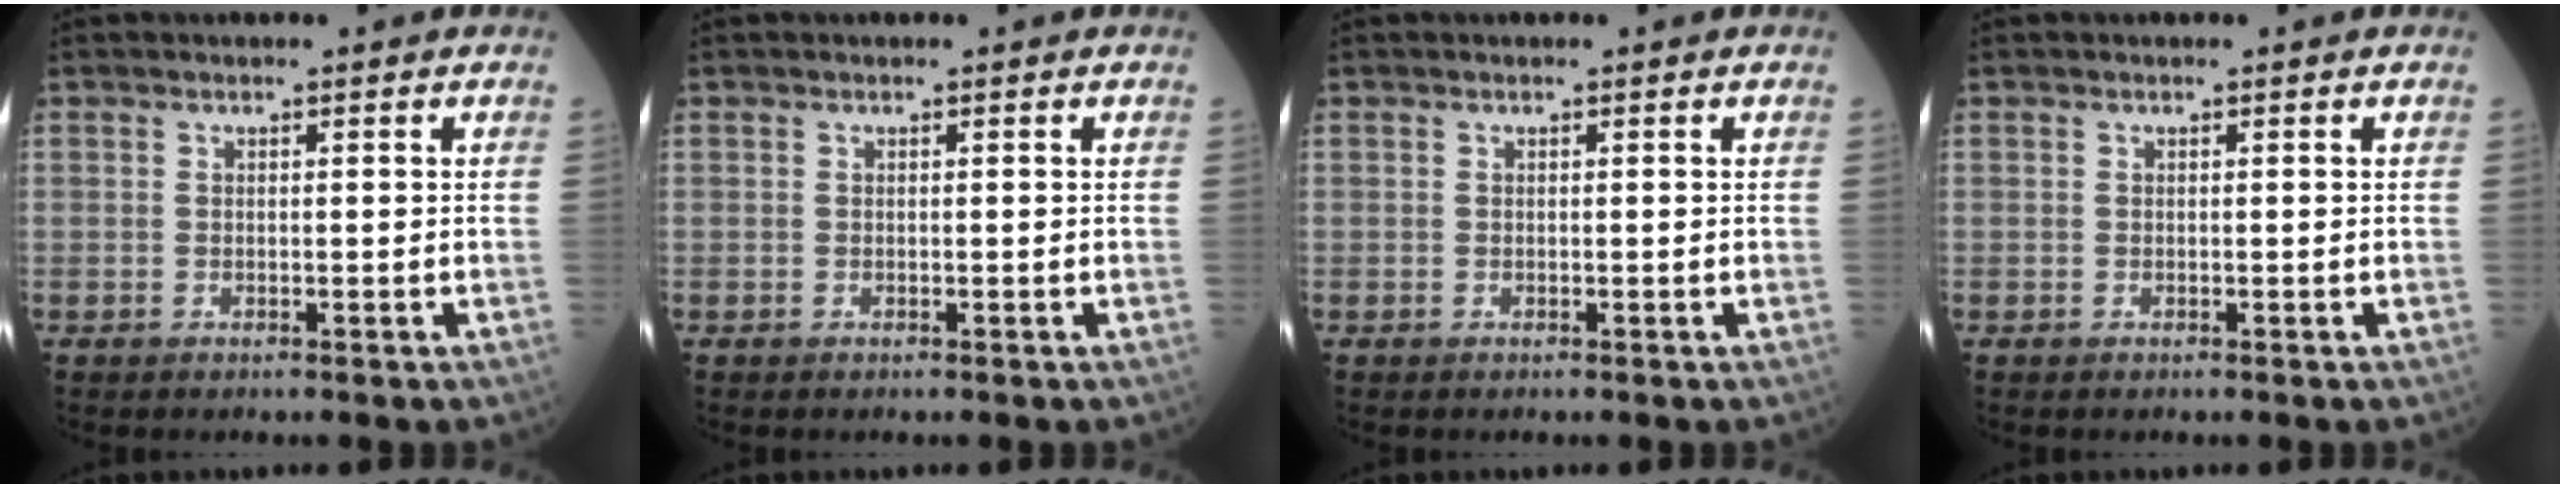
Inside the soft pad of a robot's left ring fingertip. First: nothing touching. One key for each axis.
{"total": 0.0}
{"total": 0.0}
{"total": 0.0}